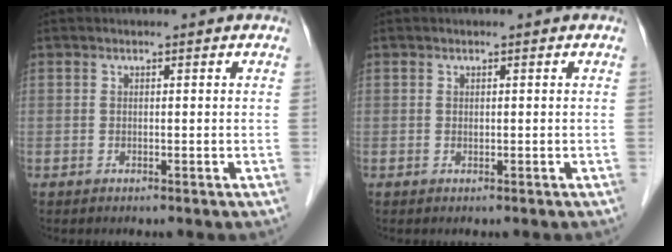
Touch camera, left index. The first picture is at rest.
{"total": 0.0}